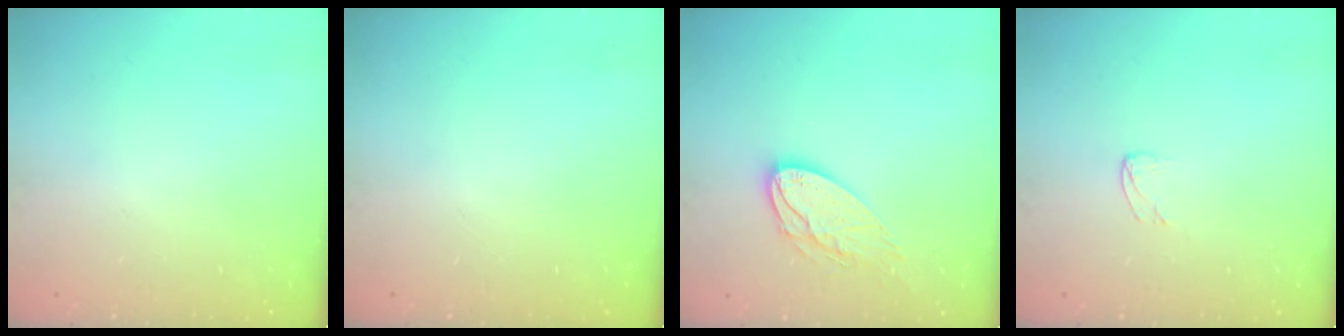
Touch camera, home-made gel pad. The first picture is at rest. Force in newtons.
{"total": 0.0}
{"total": 11.2, "press": 11.2, "slide": 0.5}
{"total": 3.4, "press": 3.4, "slide": 0.3}